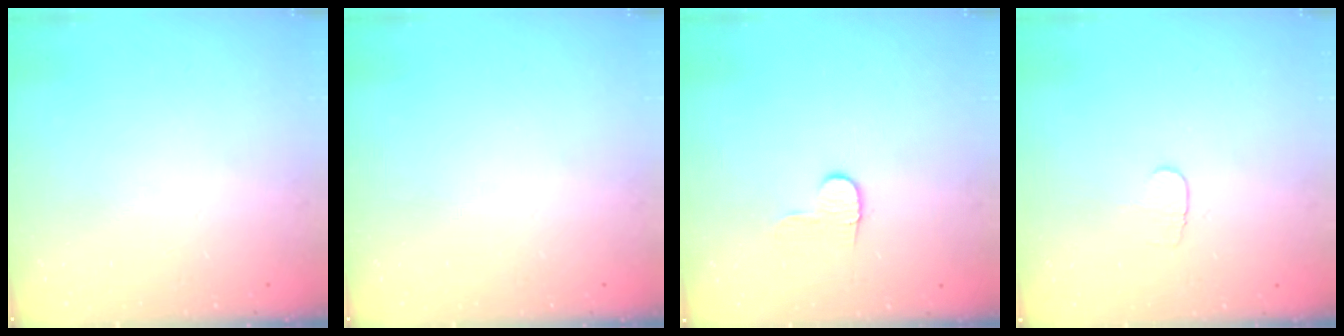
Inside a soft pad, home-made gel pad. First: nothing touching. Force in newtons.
{"total": 0.0}
{"total": 4.9, "press": 4.9, "slide": 0.5}
{"total": 3.7, "press": 3.7, "slide": 0.4}